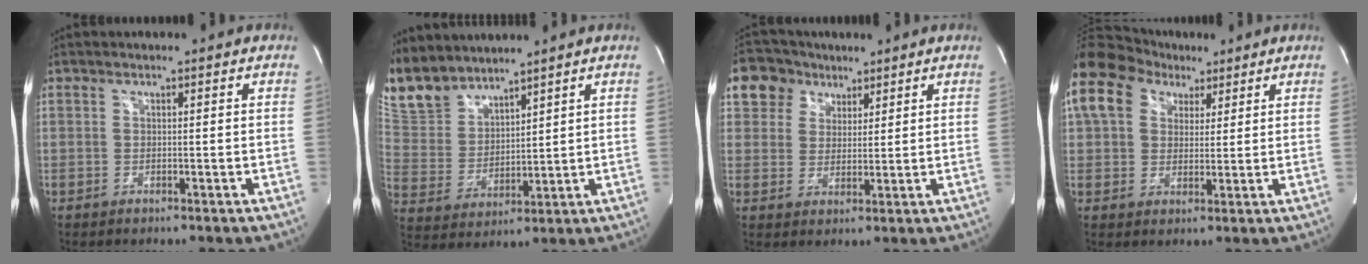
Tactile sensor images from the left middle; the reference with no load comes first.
{"total": 9.0, "force": [8.3, 3.0, 1.2], "torque": [-0.042, 0.008, 0.188]}
{"total": 7.0, "force": [3.8, 5.8, 1.1], "torque": [-0.022, 0.019, 0.071]}
{"total": 15.6, "force": [7.9, 11.3, 7.4], "torque": [-0.192, 0.065, 0.141]}